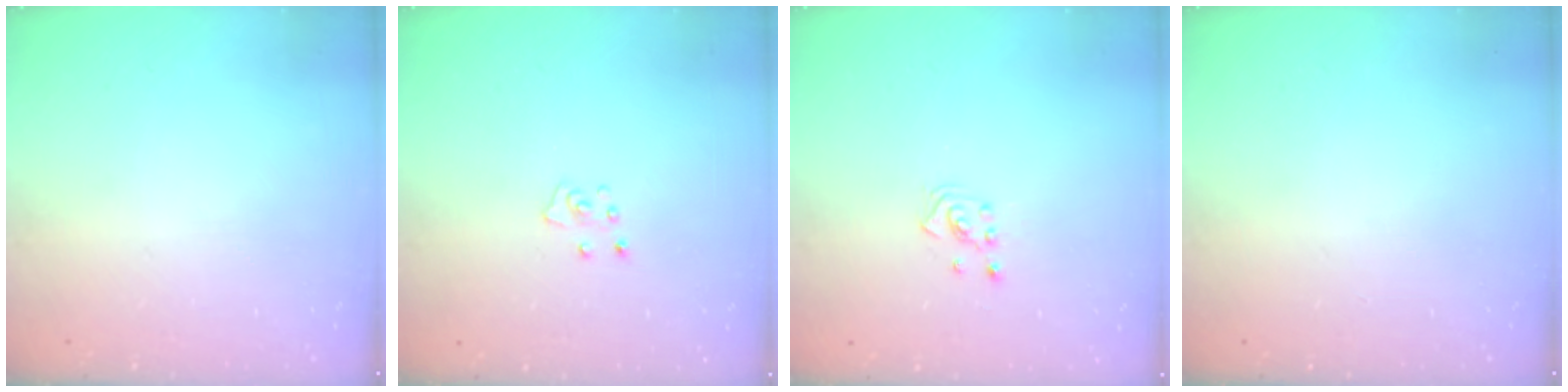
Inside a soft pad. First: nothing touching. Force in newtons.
{"total": 5.0, "press": 5.0, "slide": 0.3}
{"total": 2.1, "press": 2.1, "slide": 0.3}
{"total": 0.0}